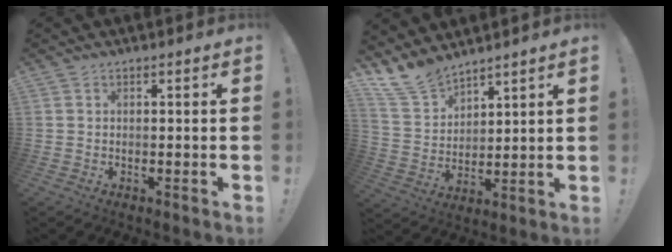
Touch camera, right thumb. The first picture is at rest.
{"total": 11.1, "force": [9.8, 4.4, 2.6], "torque": [-0.071, -0.068, 0.193]}